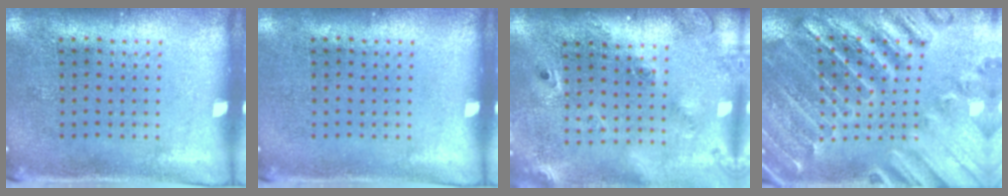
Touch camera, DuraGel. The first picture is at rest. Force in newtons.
{"total": 0.0}
{"total": 2.4, "press": 1.7, "slide": 1.7}
{"total": 2.8, "press": 2.8, "slide": 0.4}